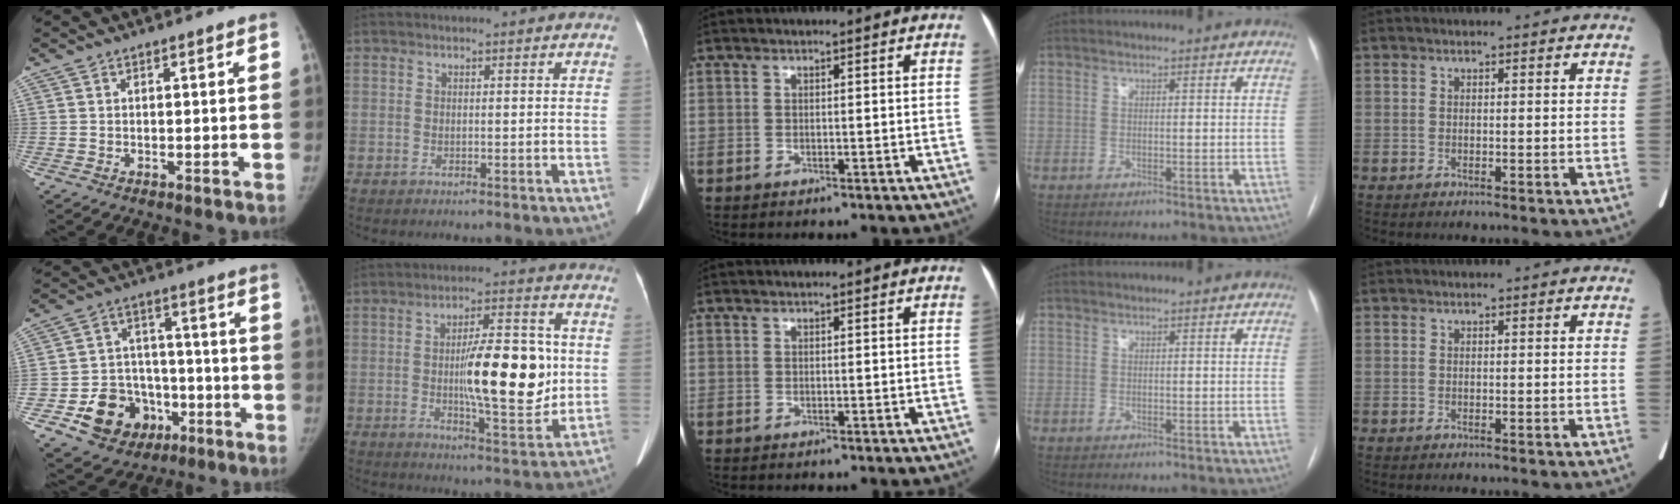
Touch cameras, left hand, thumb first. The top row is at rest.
{"thumb": {"total": 15.0, "force": [-6.4, 11.9, 6.5], "torque": [-0.072, 0.051, -0.094]}, "index": {"total": 13.6, "force": [0.2, 3.5, 13.1], "torque": [-0.209, 0.003, 0.006]}}